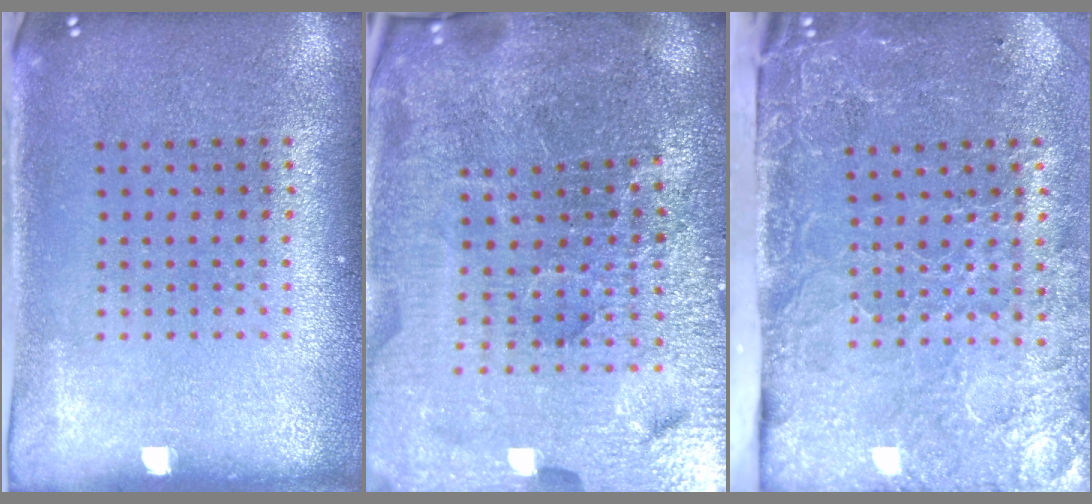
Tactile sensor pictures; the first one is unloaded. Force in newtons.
{"total": 5.8, "press": 5.3, "slide": 2.4}
{"total": 4.6, "press": 3.6, "slide": 2.9}